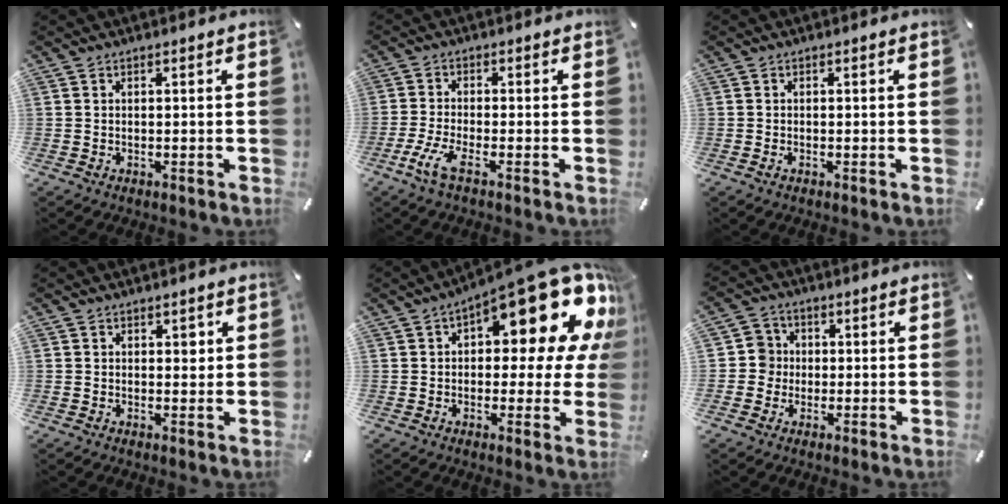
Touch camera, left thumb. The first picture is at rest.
{"total": 5.8, "force": [-2.8, 1.2, 4.9], "torque": [-0.119, -0.015, -0.055]}
{"total": 0.8, "force": [-0.3, 0.3, 0.7], "torque": [-0.014, -0.002, -0.005]}
{"total": 1.8, "force": [0.7, 1.3, 1.0], "torque": [-0.005, -0.002, 0.008]}
{"total": 19.4, "force": [9.9, 7.9, 14.6], "torque": [-0.184, -0.082, 0.158]}
{"total": 5.5, "force": [-0.5, 5.4, 0.6], "torque": [-0.014, 0.013, -0.009]}